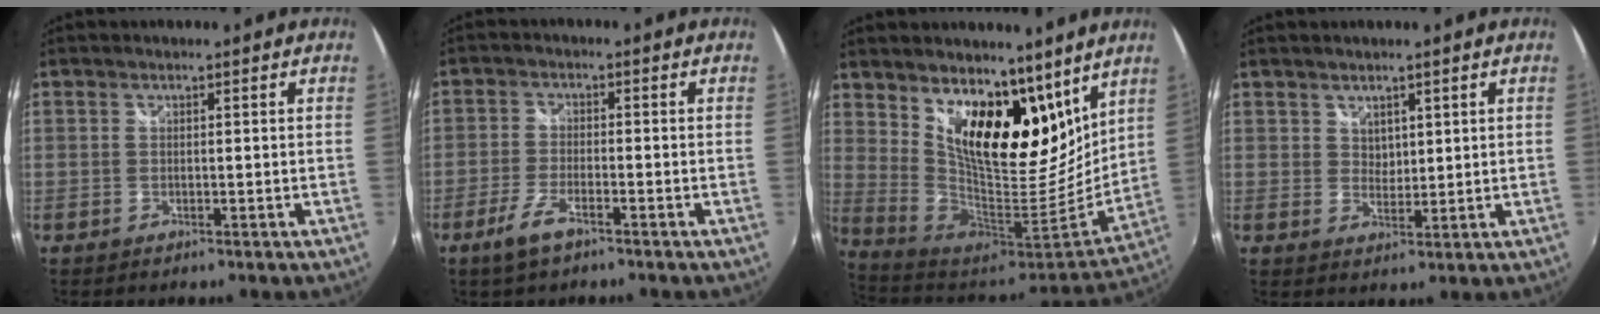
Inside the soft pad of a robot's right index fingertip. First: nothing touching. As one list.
[{"total": 5.2, "force": [-3.5, 1.4, 3.5], "torque": [-0.088, -0.008, -0.070]}, {"total": 19.8, "force": [11.7, 8.6, 13.4], "torque": [-0.223, -0.008, 0.214]}, {"total": 2.4, "force": [1.6, 1.7, 0.5], "torque": [-0.002, 0.000, 0.031]}]